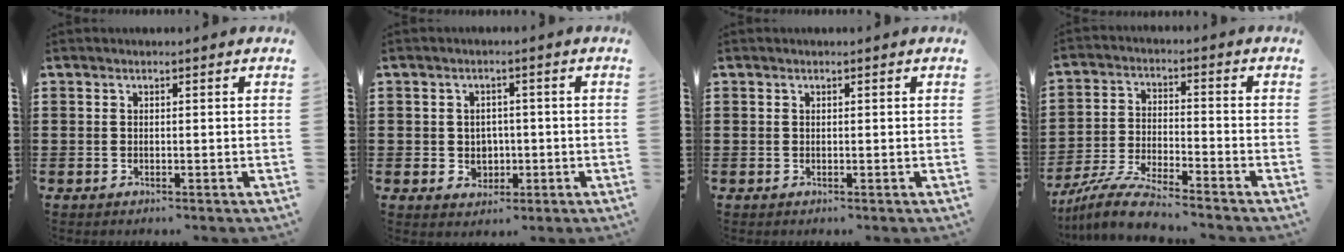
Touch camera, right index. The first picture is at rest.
{"total": 2.9, "force": [0.0, 2.8, 0.9], "torque": [-0.024, 0.002, -0.005]}
{"total": 0.0}
{"total": 7.4, "force": [-6.9, 0.0, 2.6], "torque": [-0.062, -0.002, -0.135]}